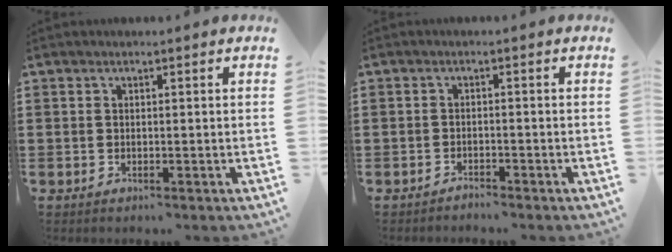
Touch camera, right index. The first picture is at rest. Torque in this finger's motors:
{"motor_torque": [-0.15, 0.56, -1.05, -0.20]}